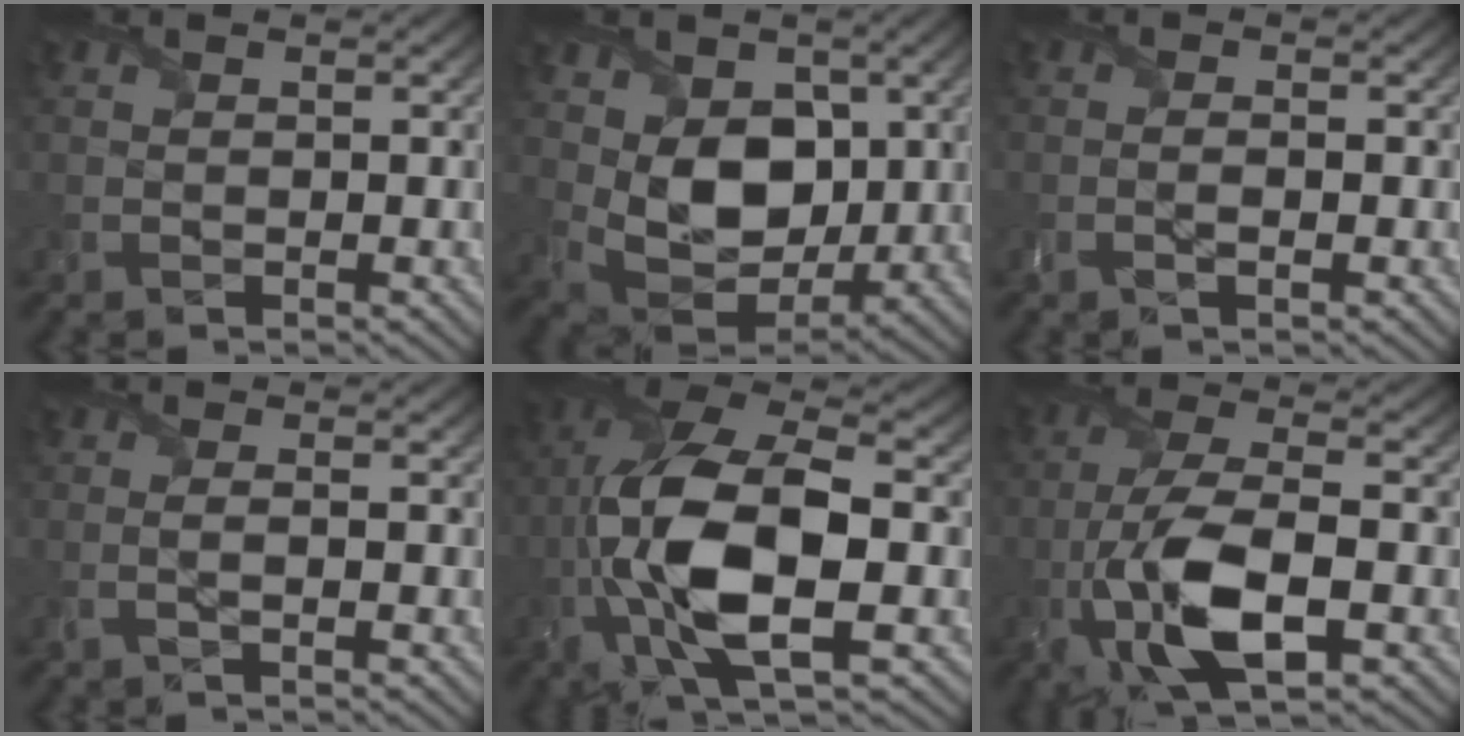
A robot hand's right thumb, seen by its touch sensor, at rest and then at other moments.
{"total": 9.4, "force": [1.7, 6.8, 6.2], "torque": [-0.136, -0.019, 0.024]}
{"total": 1.4, "force": [-0.5, 0.3, 1.2], "torque": [-0.026, 0.000, -0.012]}
{"total": 1.4, "force": [-0.3, 0.1, 1.3], "torque": [-0.026, 0.002, -0.012]}
{"total": 14.6, "force": [-2.8, 6.1, 13.0], "torque": [-0.289, -0.005, -0.059]}
{"total": 11.5, "force": [-3.7, 4.4, 9.9], "torque": [-0.209, -0.005, -0.077]}